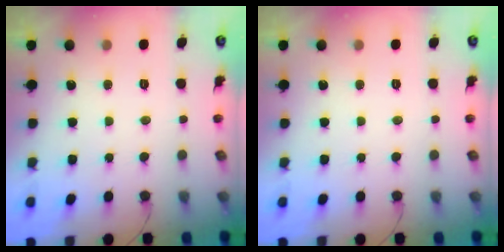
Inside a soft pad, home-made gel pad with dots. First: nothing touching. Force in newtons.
{"total": 0.0}